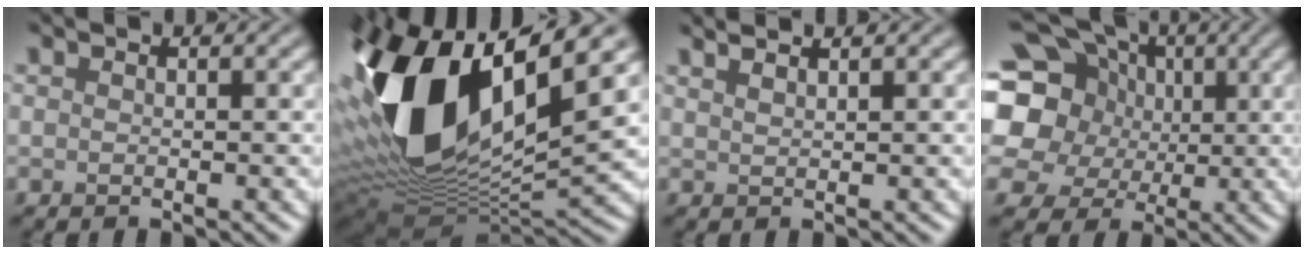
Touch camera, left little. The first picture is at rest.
{"total": 16.1, "force": [3.3, 8.4, 13.3], "torque": [-0.278, -0.006, 0.058]}
{"total": 2.8, "force": [2.1, 1.0, 1.6], "torque": [-0.004, 0.016, 0.004]}
{"total": 16.7, "force": [3.8, 14.5, 7.3], "torque": [-0.183, 0.030, 0.039]}